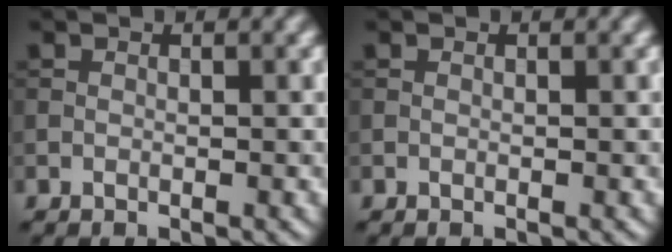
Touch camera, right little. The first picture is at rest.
{"total": 0.0}